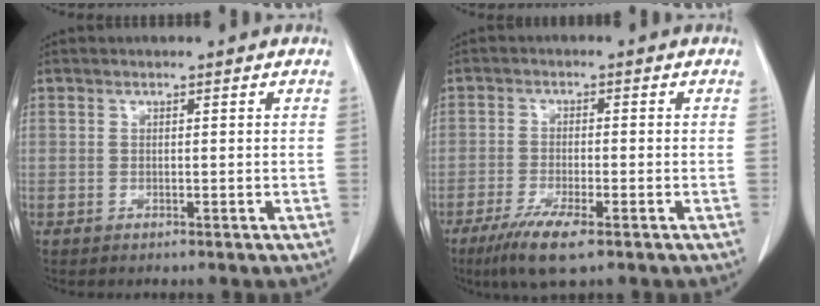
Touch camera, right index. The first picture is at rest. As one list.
[{"total": 6.6, "force": [-4.0, 0.8, 5.1], "torque": [-0.100, -0.016, -0.070]}]